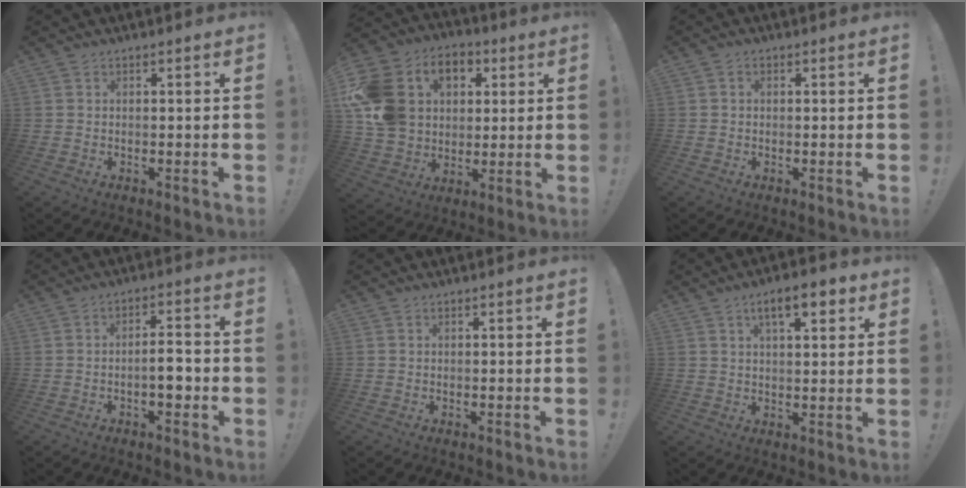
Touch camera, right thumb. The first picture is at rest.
{"total": 19.8, "force": [4.5, 15.8, 11.0], "torque": [-0.200, -0.010, 0.095]}
{"total": 1.0, "force": [0.0, 0.8, 0.5], "torque": [-0.010, 0.004, -0.001]}
{"total": 6.4, "force": [-2.0, 2.3, 5.6], "torque": [-0.075, 0.007, -0.036]}
{"total": 0.0}
{"total": 8.6, "force": [4.1, 3.0, 7.0], "torque": [-0.093, -0.012, 0.063]}